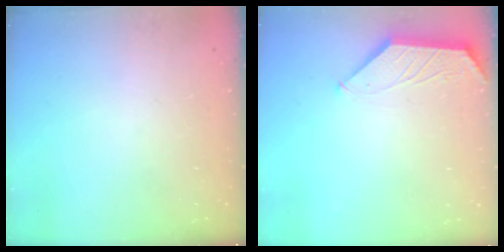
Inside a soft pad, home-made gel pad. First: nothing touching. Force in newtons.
{"total": 0.8, "press": 0.8, "slide": 0.2}